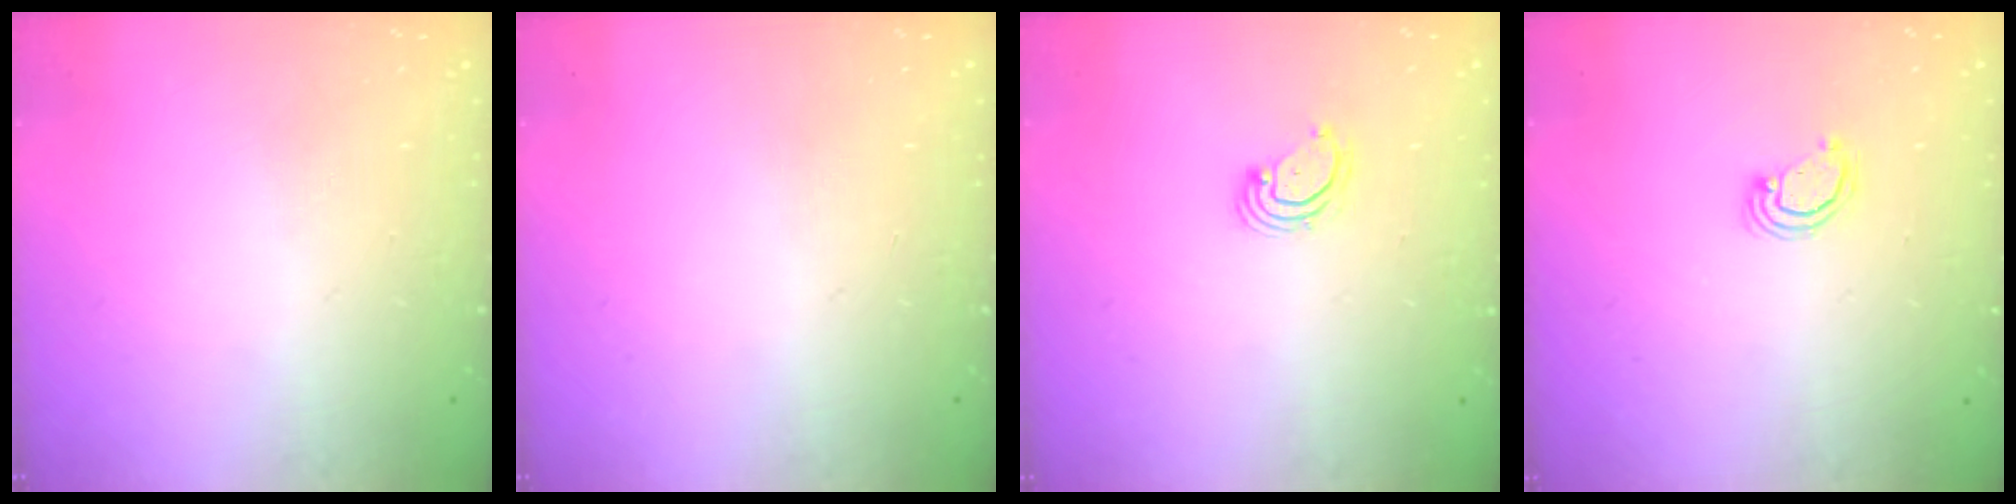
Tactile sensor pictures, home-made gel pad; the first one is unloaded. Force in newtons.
{"total": 0.0}
{"total": 3.0, "press": 3.0, "slide": 0.2}
{"total": 2.3, "press": 2.3, "slide": 0.3}